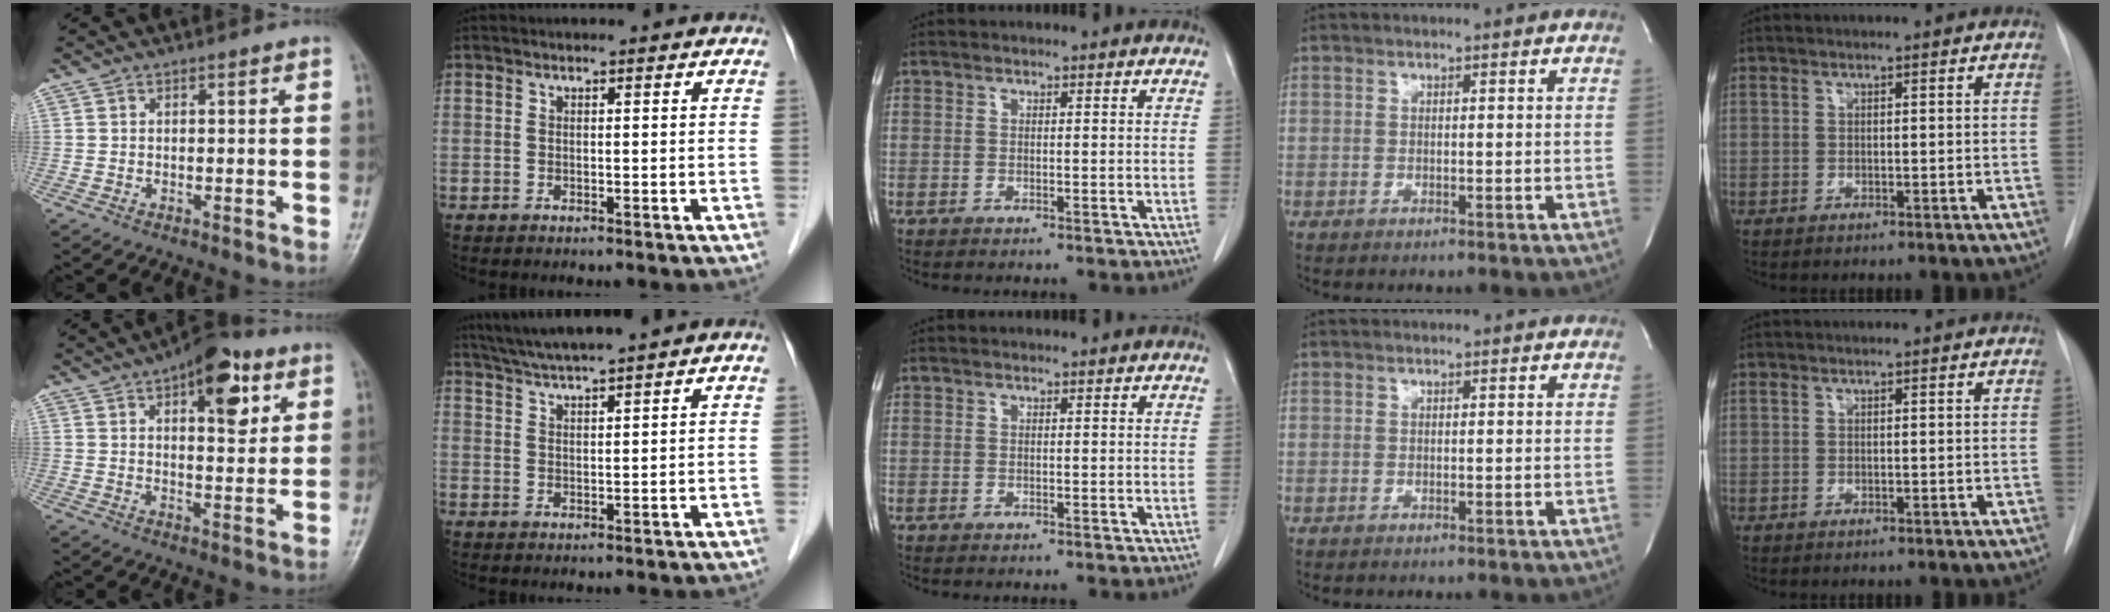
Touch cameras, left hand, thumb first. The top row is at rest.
{"thumb": {"total": 12.7, "force": [5.8, 5.7, 9.7], "torque": [-0.102, -0.017, 0.077]}, "index": {"total": 6.1, "force": [5.3, -1.2, 2.9], "torque": [-0.054, 0.018, 0.097]}}